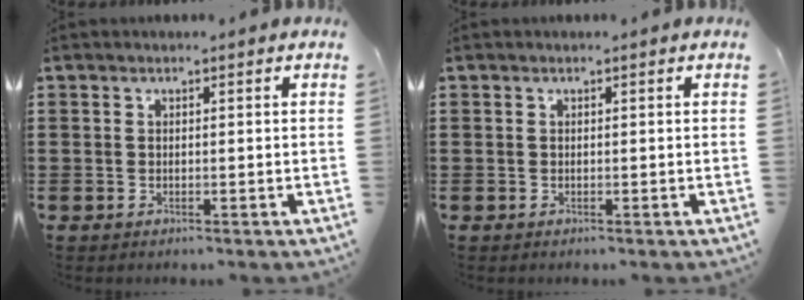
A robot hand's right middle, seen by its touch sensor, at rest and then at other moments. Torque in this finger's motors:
{"motor_torque": [-0.48, -0.31, 0.01, 0.00]}